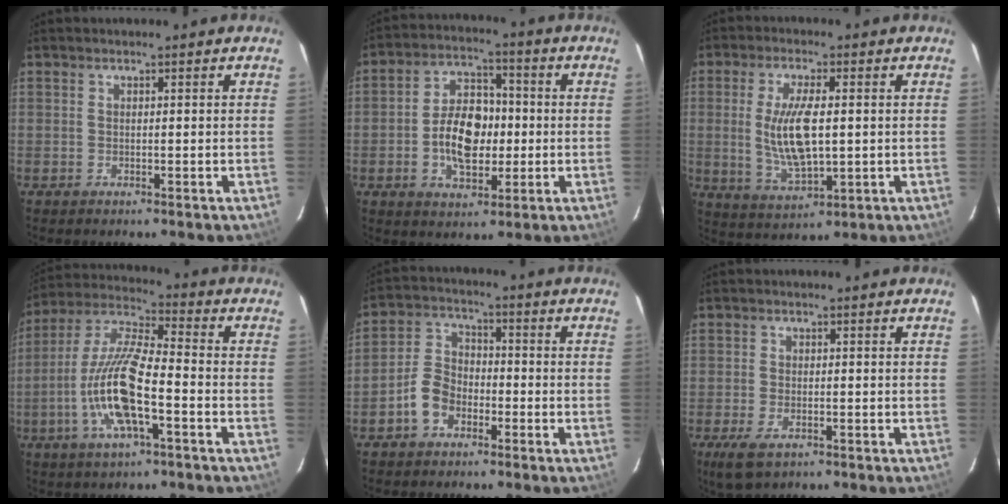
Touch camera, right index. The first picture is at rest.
{"total": 11.4, "force": [-1.6, 7.0, 8.8], "torque": [-0.166, 0.021, -0.024]}
{"total": 11.2, "force": [0.2, 4.1, 10.4], "torque": [-0.200, -0.009, 0.013]}
{"total": 15.0, "force": [-5.1, 3.6, 13.6], "torque": [-0.281, -0.005, -0.103]}
{"total": 7.1, "force": [-3.7, 4.9, 3.6], "torque": [-0.078, 0.022, -0.072]}
{"total": 5.3, "force": [-3.0, 2.6, 3.5], "torque": [-0.085, -0.016, -0.056]}